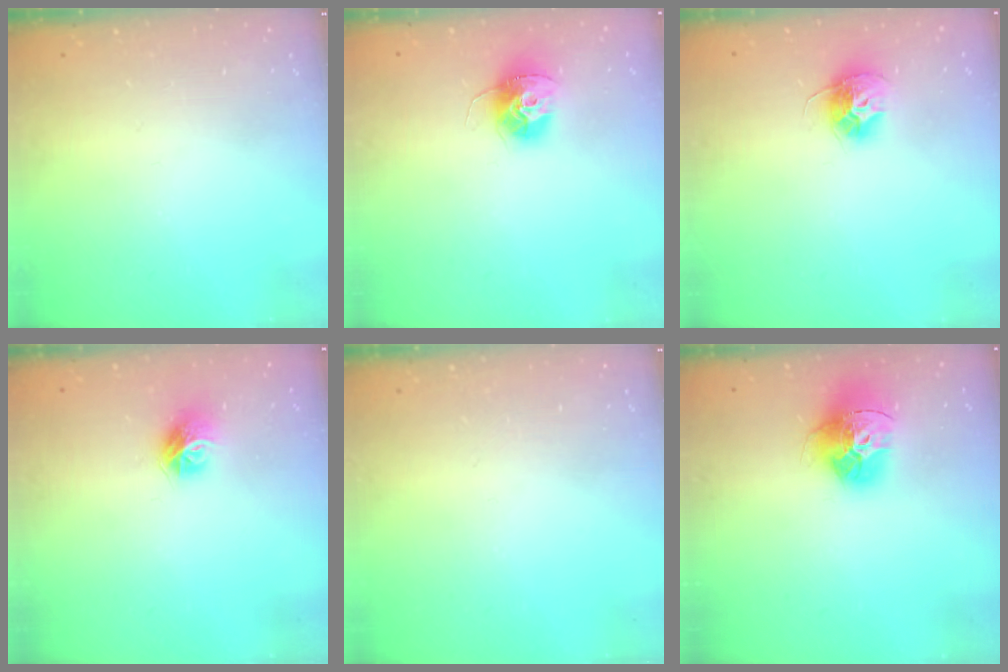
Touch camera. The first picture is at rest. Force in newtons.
{"total": 12.1, "press": 12.1, "slide": 1.1}
{"total": 10.3, "press": 10.3, "slide": 0.4}
{"total": 9.4, "press": 9.4, "slide": 0.5}
{"total": 0.0}
{"total": 15.7, "press": 15.6, "slide": 1.7}